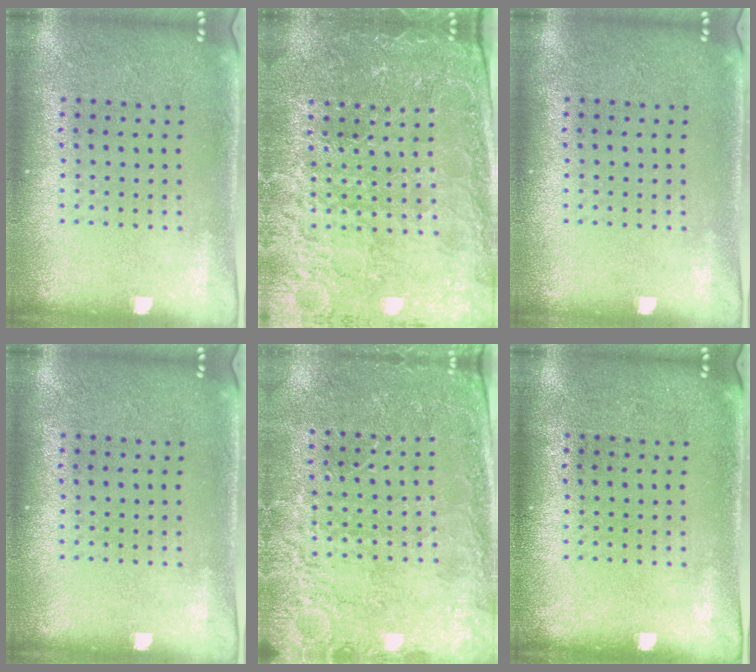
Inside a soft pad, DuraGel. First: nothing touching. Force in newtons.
{"total": 4.1, "press": 4.0, "slide": 1.0}
{"total": 0.0}
{"total": 0.0}
{"total": 2.8, "press": 2.7, "slide": 0.4}
{"total": 0.0}